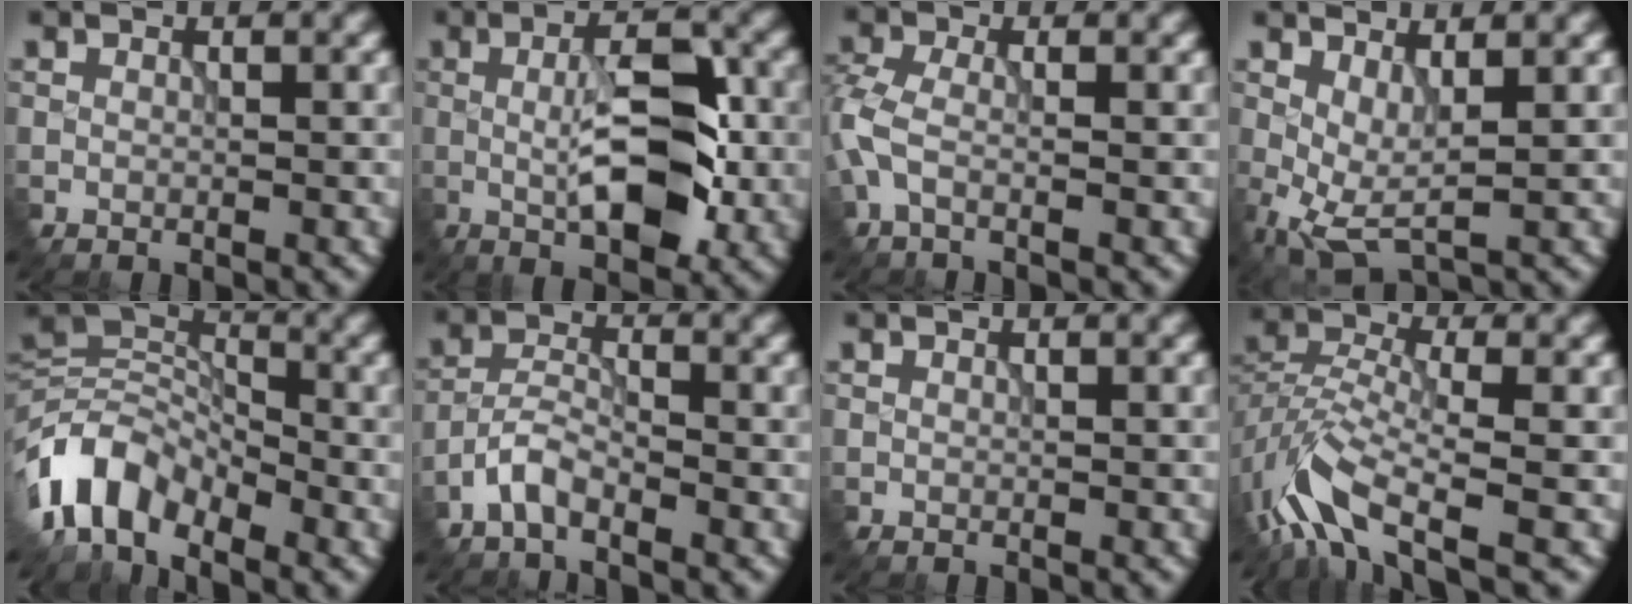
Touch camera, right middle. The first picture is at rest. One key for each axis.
{"total": 7.4, "fx": -0.7, "fy": 2.6, "fz": 6.9, "tx": -0.117, "ty": 0.001, "tz": -0.014}
{"total": 3.1, "fx": -0.9, "fy": 1.2, "fz": 2.7, "tx": -0.078, "ty": -0.001, "tz": -0.031}
{"total": 4.2, "fx": 0.4, "fy": 1.7, "fz": 3.8, "tx": -0.086, "ty": -0.010, "tz": 0.010}
{"total": 7.0, "fx": -4.3, "fy": 3.7, "fz": 4.1, "tx": -0.073, "ty": 0.004, "tz": -0.095}
{"total": 2.8, "fx": -2.1, "fy": 0.9, "fz": 1.7, "tx": -0.037, "ty": 0.008, "tz": -0.049}
{"total": 0.0}
{"total": 6.3, "fx": -3.7, "fy": 2.5, "fz": 4.5, "tx": -0.088, "ty": -0.002, "tz": -0.087}